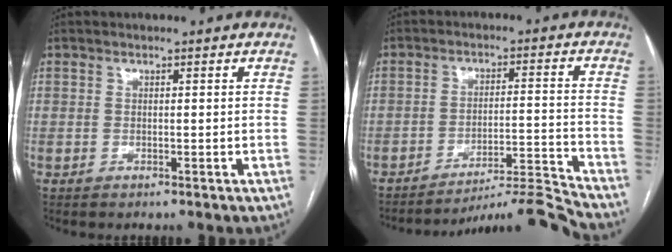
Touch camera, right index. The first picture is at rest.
{"total": 10.4, "force": [-9.6, -3.9, -0.1], "torque": [0.011, 0.023, -0.157]}